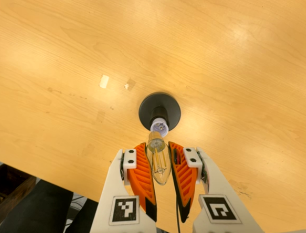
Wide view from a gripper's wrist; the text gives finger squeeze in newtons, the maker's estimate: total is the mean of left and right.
{"total": 21.4, "left": 24.8, "right": 18.1}